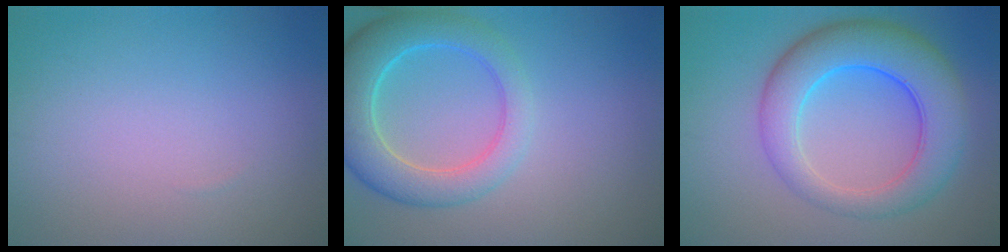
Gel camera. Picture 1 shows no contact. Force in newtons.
{"total": 6.3, "press": 6.3, "slide": 0.3}
{"total": 7.9, "press": 7.8, "slide": 0.3}